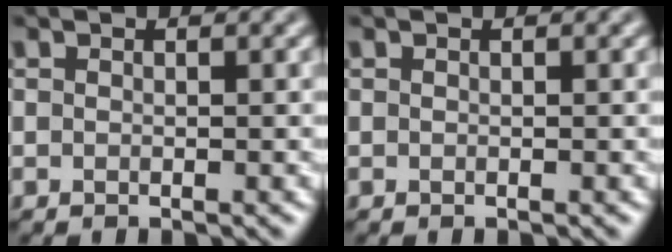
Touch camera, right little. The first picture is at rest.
{"total": 0.0}